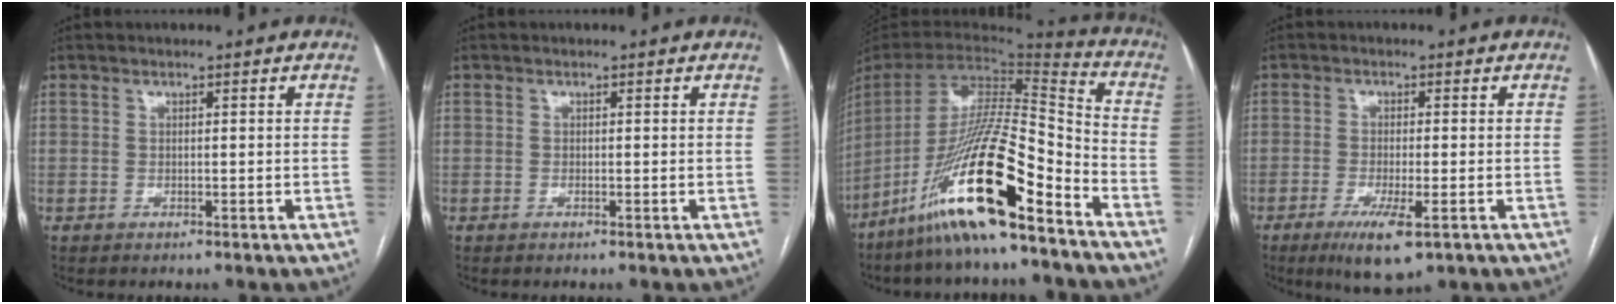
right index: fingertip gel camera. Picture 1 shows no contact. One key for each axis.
{"total": 0.0}
{"total": 22.4, "fx": -14.3, "fy": 2.3, "fz": 17.0, "tx": -0.337, "ty": -0.028, "tz": -0.263}
{"total": 6.7, "fx": -3.4, "fy": 1.2, "fz": 5.6, "tx": -0.101, "ty": -0.017, "tz": -0.053}